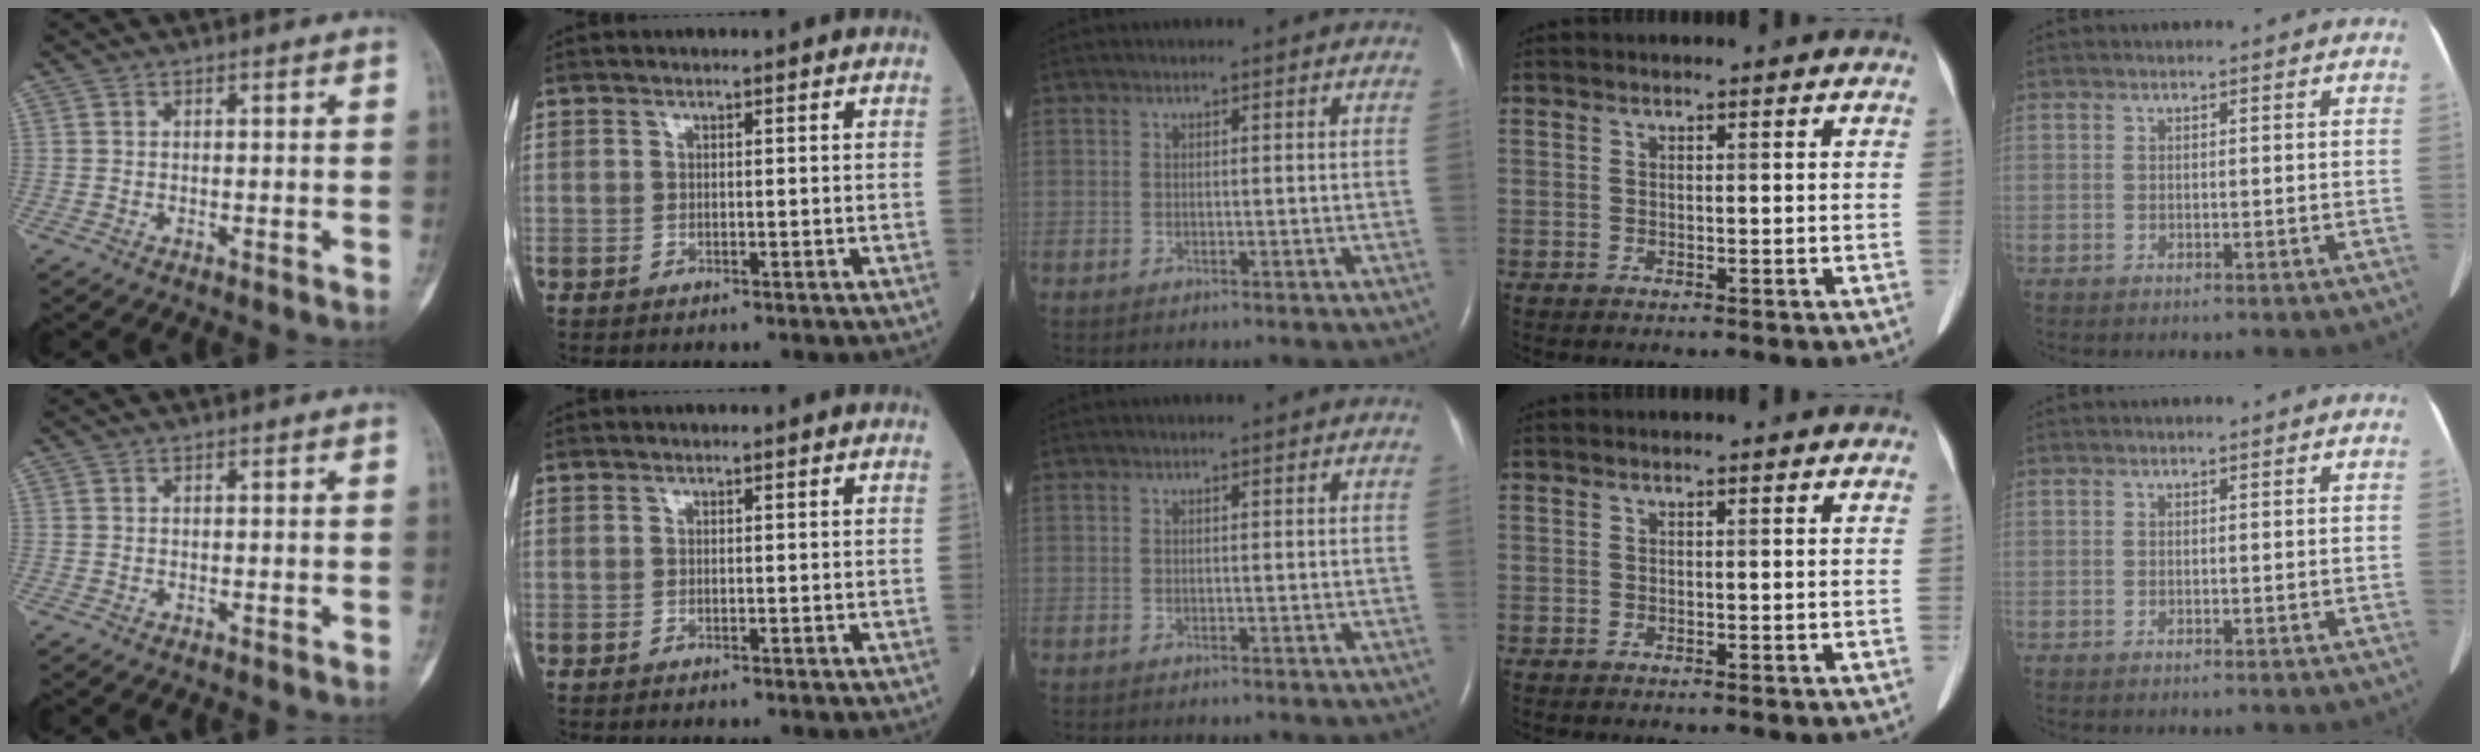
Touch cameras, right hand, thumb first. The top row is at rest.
{}